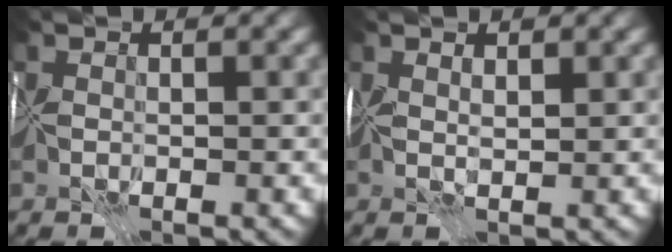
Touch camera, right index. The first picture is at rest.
{"total": 0.9, "force": [0.8, -0.3, 0.2], "torque": [0.007, -0.005, 0.016]}